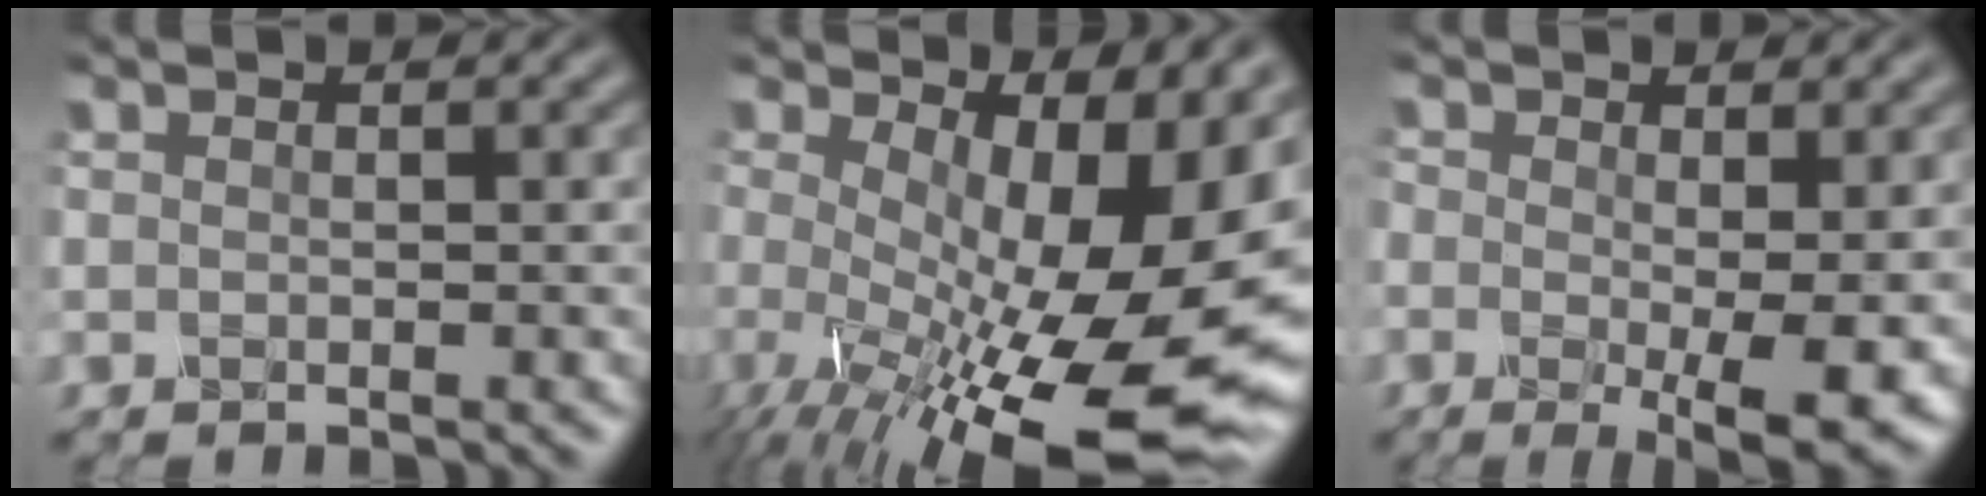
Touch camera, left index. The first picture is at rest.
{"total": 18.9, "force": [-1.9, 8.2, 16.9], "torque": [-0.229, -0.039, -0.007]}
{"total": 6.3, "force": [-1.0, 2.4, 5.7], "torque": [-0.097, -0.017, -0.017]}